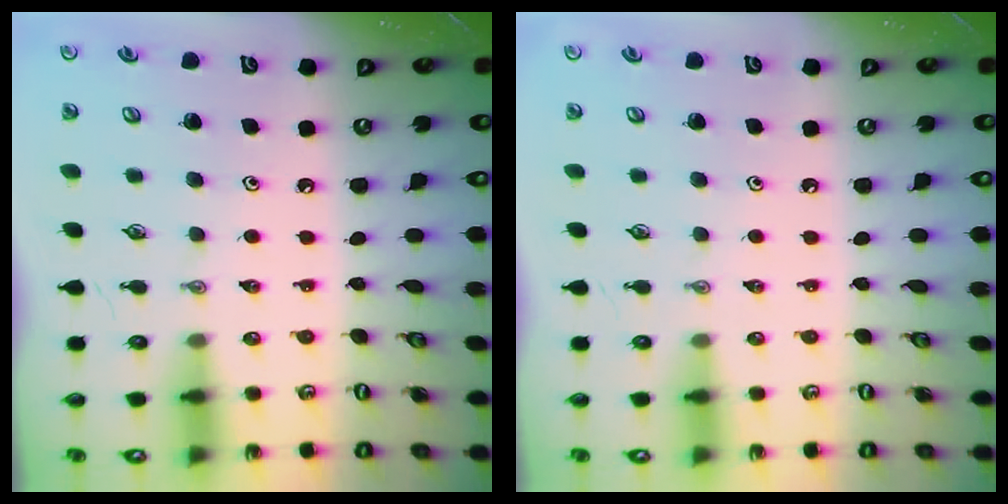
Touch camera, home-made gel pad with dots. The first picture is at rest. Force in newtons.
{"total": 0.0}